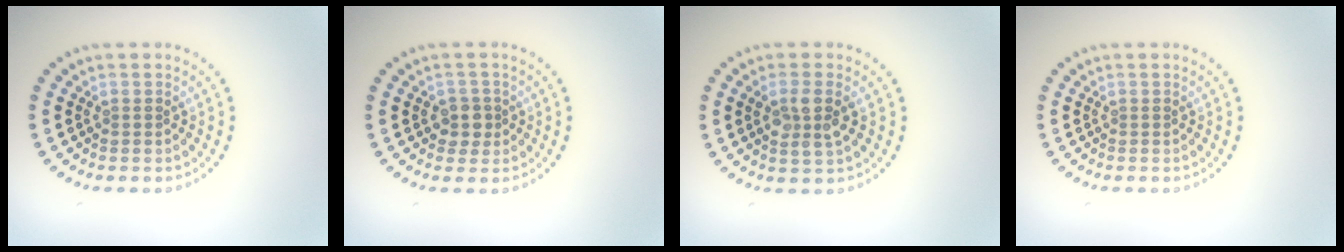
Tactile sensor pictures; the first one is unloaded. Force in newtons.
{"total": 1.9, "press": 1.7, "slide": 0.9}
{"total": 2.8, "press": 2.7, "slide": 0.9}
{"total": 0.0}